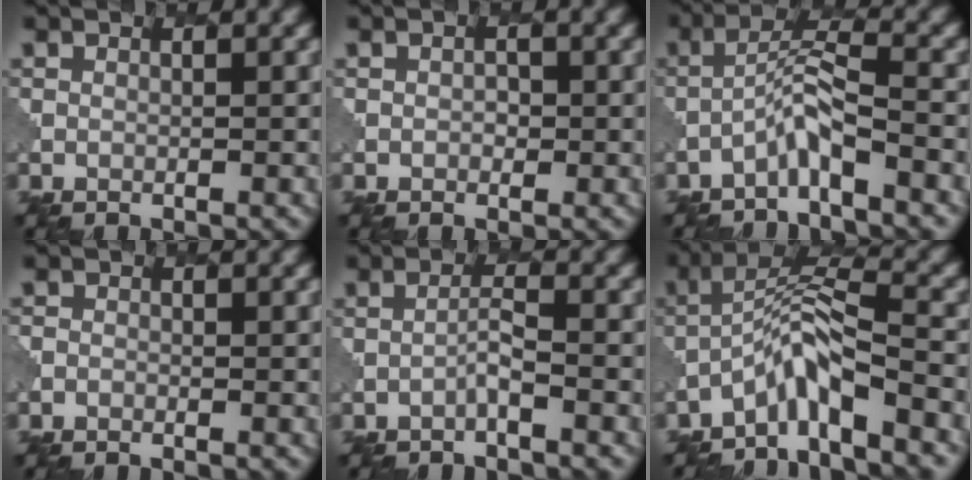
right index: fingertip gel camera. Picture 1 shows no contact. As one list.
[{"total": 0.8, "force": [0.1, 0.6, 0.4], "torque": [-0.006, 0.000, 0.004]}, {"total": 3.3, "force": [-2.1, 0.3, 2.5], "torque": [-0.048, 0.014, -0.046]}, {"total": 0.5, "force": [-0.3, 0.4, 0.0], "torque": [0.000, -0.002, -0.009]}, {"total": 1.2, "force": [-0.6, -0.1, 1.0], "torque": [-0.018, 0.010, -0.015]}, {"total": 5.0, "force": [-3.3, 0.8, 3.6], "torque": [-0.063, 0.012, -0.068]}]